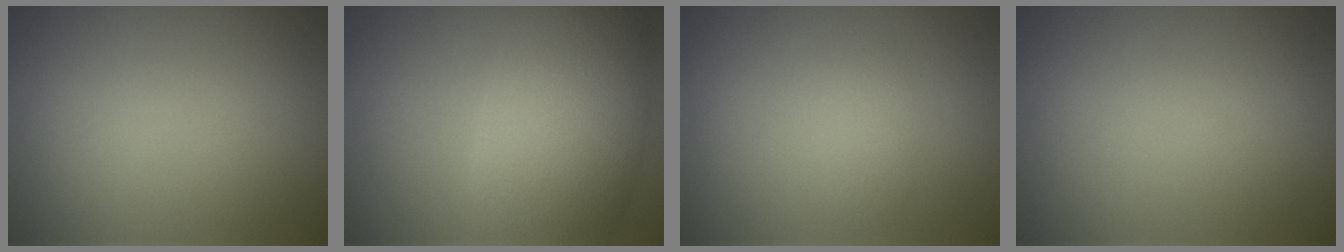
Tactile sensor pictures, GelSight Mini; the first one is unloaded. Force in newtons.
{"total": 9.6, "press": 9.6, "slide": 0.4}
{"total": 1.2, "press": 1.2, "slide": 0.1}
{"total": 0.0}